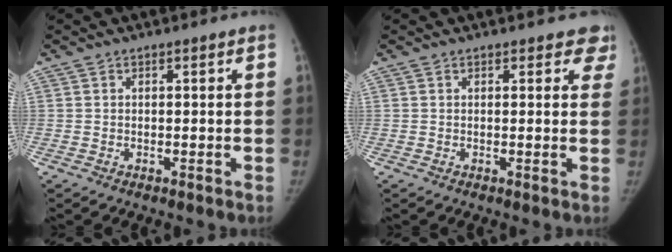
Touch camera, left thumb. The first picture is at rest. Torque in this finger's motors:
{"motor_torque": [-0.01, 0.00, 0.05, 0.24, -0.01]}